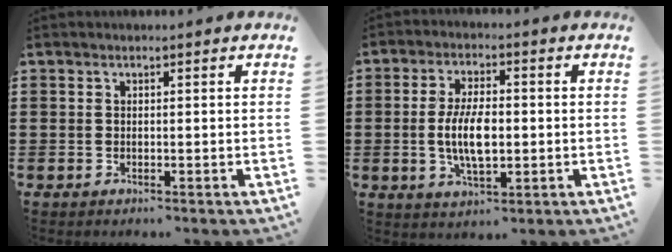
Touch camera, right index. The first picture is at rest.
{"total": 7.8, "force": [-0.7, 3.1, 7.1], "torque": [-0.146, -0.009, -0.020]}